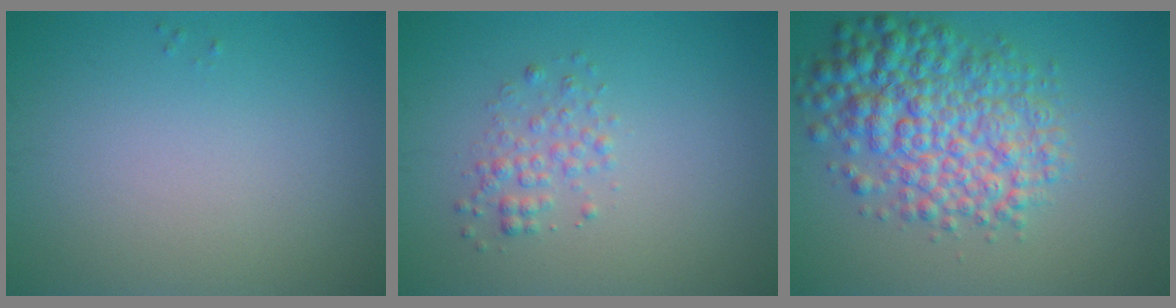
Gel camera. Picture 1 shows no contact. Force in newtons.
{"total": 1.8, "press": 1.8, "slide": 0.1}
{"total": 7.5, "press": 7.5, "slide": 0.1}